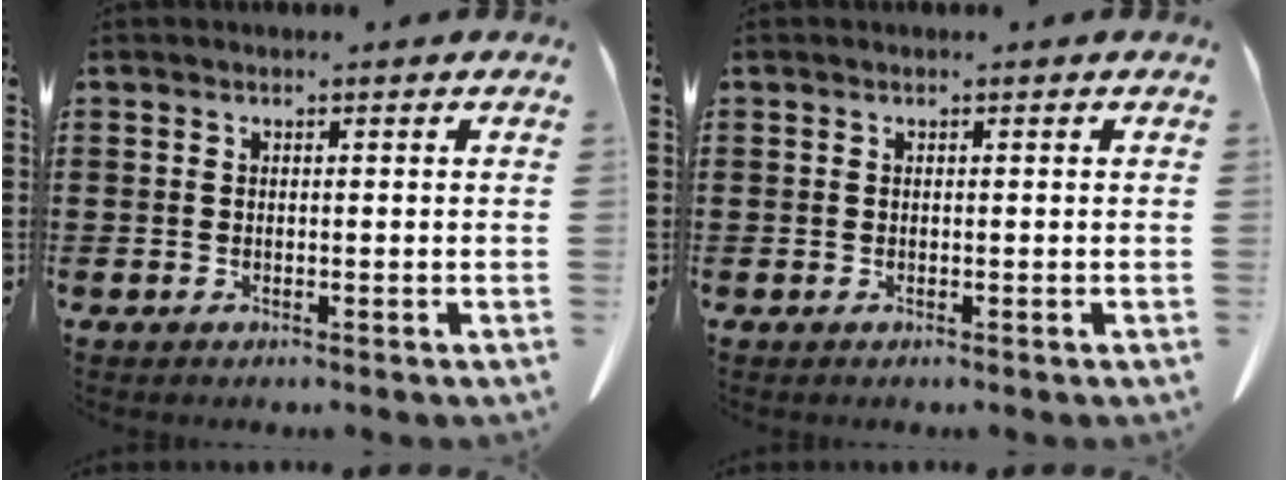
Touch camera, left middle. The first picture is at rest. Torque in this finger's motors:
{"motor_torque": [1.10, -0.90, -0.01, -0.01]}